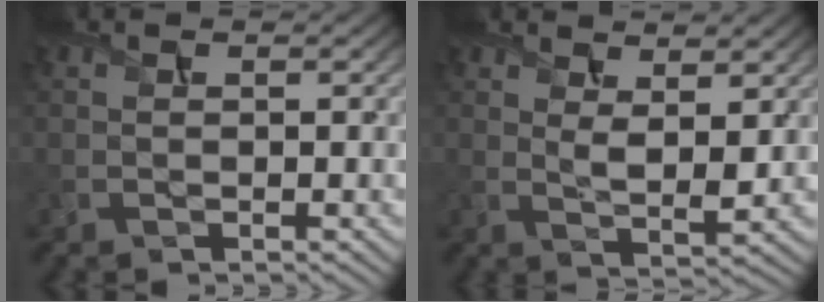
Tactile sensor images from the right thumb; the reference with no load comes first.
{"total": 3.8, "force": [2.0, 1.3, 3.0], "torque": [-0.068, -0.009, 0.040]}